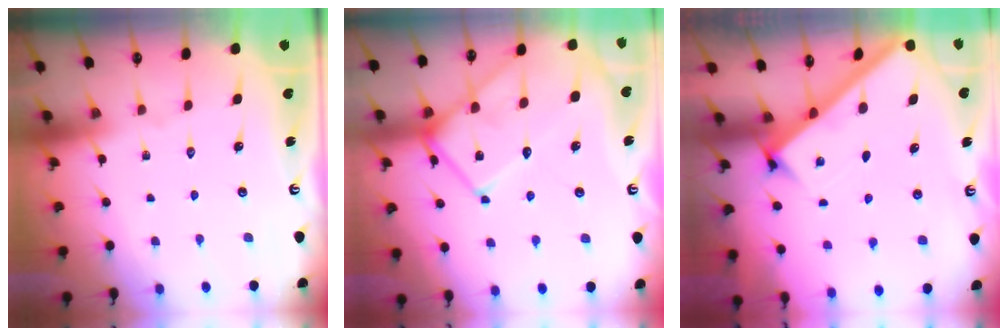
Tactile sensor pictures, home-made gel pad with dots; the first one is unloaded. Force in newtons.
{"total": 16.1, "press": 16.0, "slide": 1.7}
{"total": 2.8, "press": 2.8, "slide": 0.4}